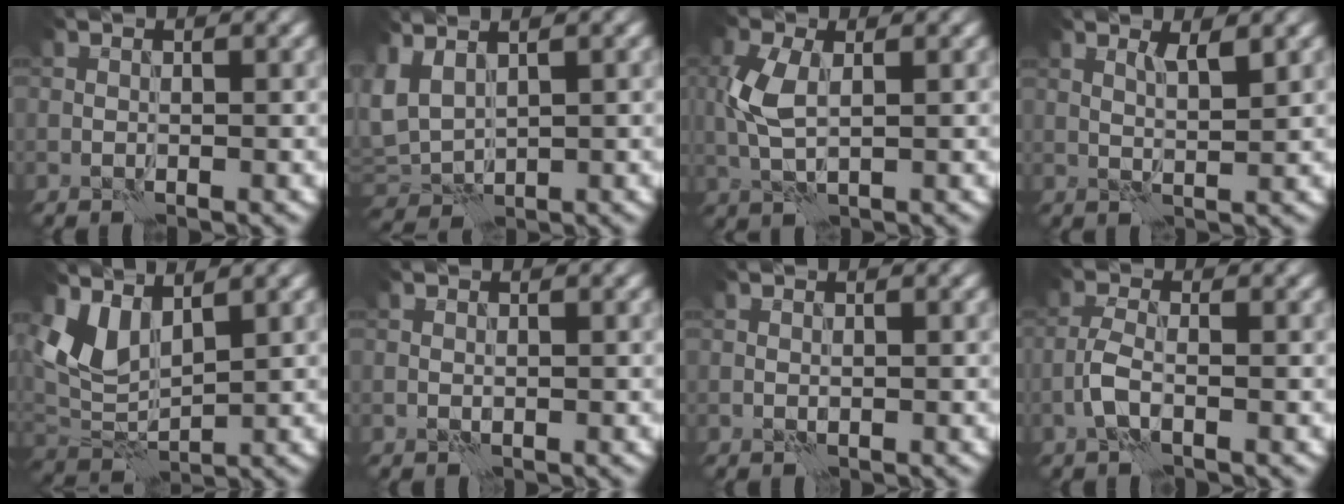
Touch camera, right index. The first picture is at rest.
{"total": 2.5, "force": [1.3, 1.5, 1.6], "torque": [-0.046, 0.007, 0.030]}
{"total": 3.9, "force": [0.3, 2.0, 3.3], "torque": [-0.086, 0.006, 0.008]}
{"total": 1.9, "force": [1.2, 0.2, 1.4], "torque": [-0.025, 0.000, 0.020]}
{"total": 4.4, "force": [2.6, 2.4, 2.6], "torque": [-0.058, -0.008, 0.053]}
{"total": 0.0}
{"total": 0.0}
{"total": 2.3, "force": [-1.0, 0.7, 1.9], "torque": [-0.044, 0.004, -0.026]}